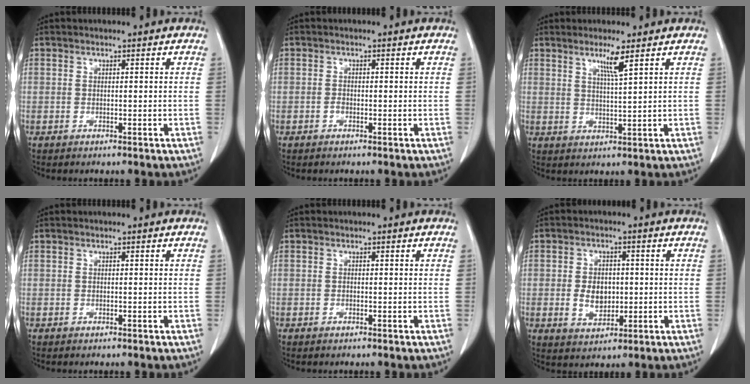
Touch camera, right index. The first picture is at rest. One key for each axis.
{"total": 0.6, "fx": -0.4, "fy": 0.2, "fz": 0.3, "tx": -0.005, "ty": 0.003, "tz": -0.008}
{"total": 3.6, "fx": 2.2, "fy": -0.6, "fz": 2.8, "tx": -0.054, "ty": -0.008, "tz": 0.044}
{"total": 0.0}
{"total": 0.0}
{"total": 5.2, "fx": -0.3, "fy": 3.6, "fz": 3.8, "tx": -0.070, "ty": 0.005, "tz": 0.004}